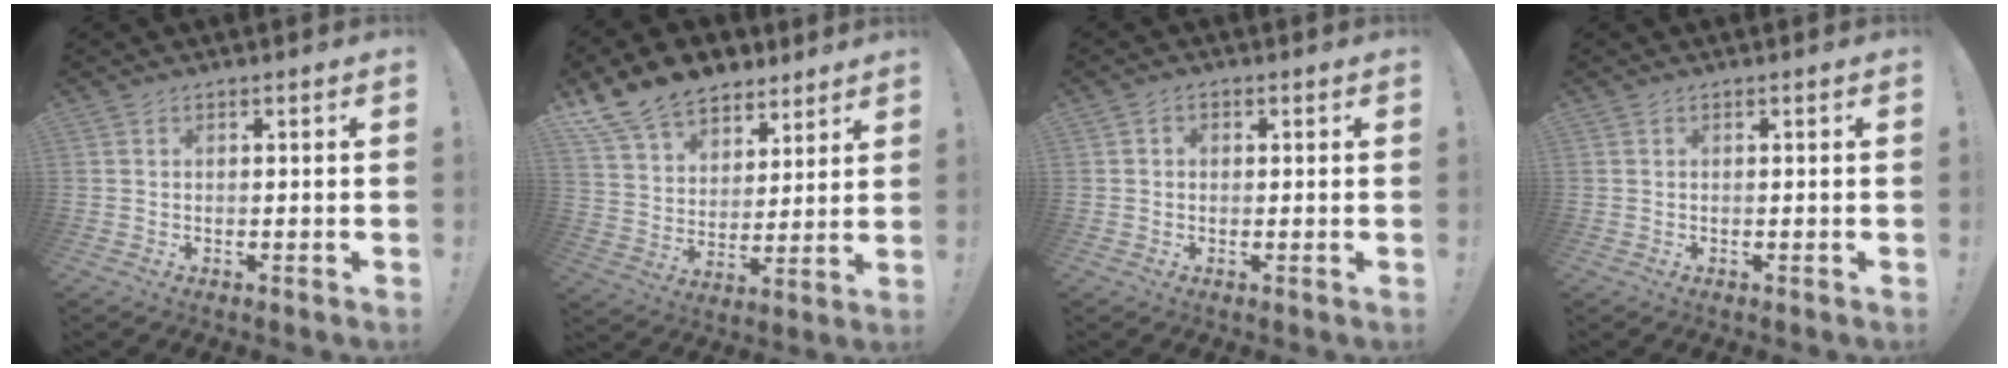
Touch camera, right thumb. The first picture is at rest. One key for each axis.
{"total": 15.3, "fx": 11.5, "fy": 9.0, "fz": 4.6, "tx": -0.091, "ty": -0.075, "tz": 0.219}
{"total": 1.6, "fx": -0.3, "fy": 1.4, "fz": 0.8, "tx": -0.008, "ty": 0.004, "tz": -0.007}
{"total": 0.0}